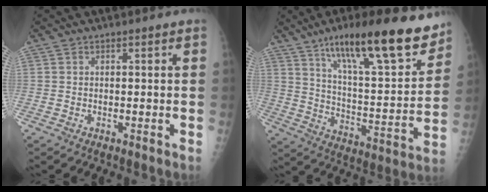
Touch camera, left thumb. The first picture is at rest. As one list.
[{"total": 24.2, "force": [15.8, 6.0, 17.3], "torque": [-0.237, -0.059, 0.252]}]